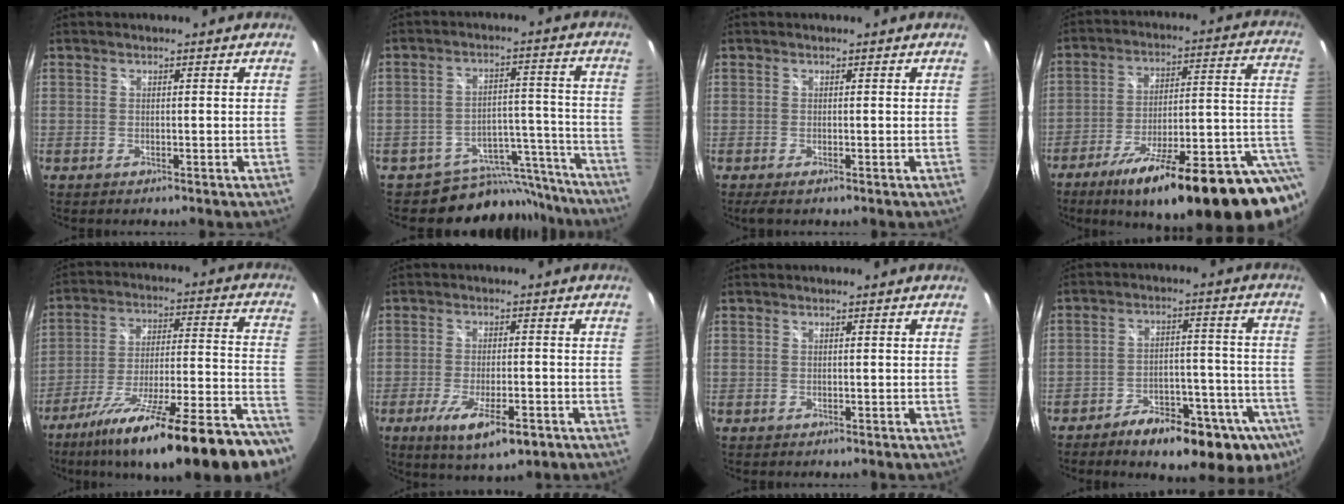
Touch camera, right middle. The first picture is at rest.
{"total": 14.1, "force": [-12.7, 6.1, 0.9], "torque": [-0.007, 0.054, -0.168]}
{"total": 1.4, "force": [-0.9, -0.1, 1.1], "torque": [-0.021, -0.005, -0.015]}
{"total": 26.1, "force": [-11.6, 4.4, 22.9], "torque": [-0.300, -0.028, -0.166]}
{"total": 30.0, "force": [-23.1, 4.2, 18.7], "torque": [-0.273, -0.059, -0.339]}
{"total": 9.9, "force": [-5.4, 2.8, 7.8], "torque": [-0.161, -0.035, -0.088]}
{"total": 0.0}
{"total": 20.4, "force": [-13.5, 8.1, 13.0], "torque": [-0.172, -0.010, -0.170]}